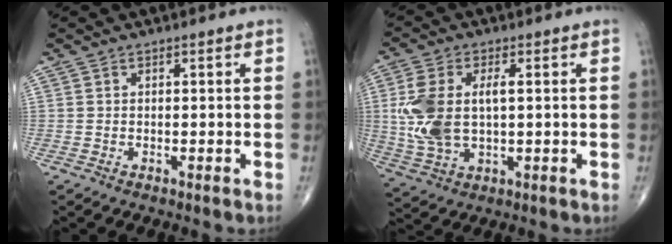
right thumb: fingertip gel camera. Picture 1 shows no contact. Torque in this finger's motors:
{"motor_torque": [1.24, 2.02, 1.31, 0.20, 0.18]}